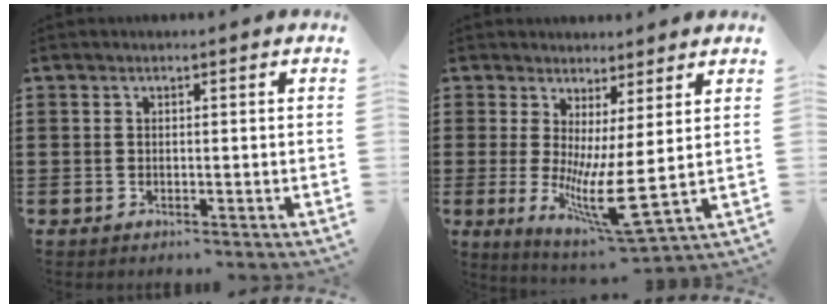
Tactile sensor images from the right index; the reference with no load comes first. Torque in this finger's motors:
{"motor_torque": [1.40, 0.26, 0.51, 0.21]}